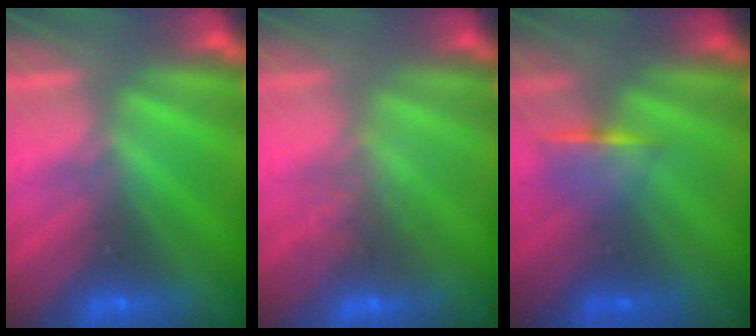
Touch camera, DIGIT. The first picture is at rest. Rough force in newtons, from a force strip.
{"total": 2.9}
{"total": 1.2}